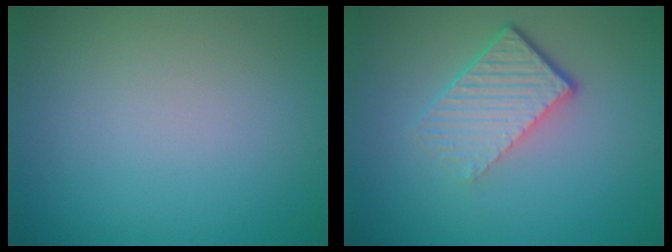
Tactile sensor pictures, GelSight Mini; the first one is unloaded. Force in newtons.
{"total": 4.5, "press": 2.8, "slide": 3.5}